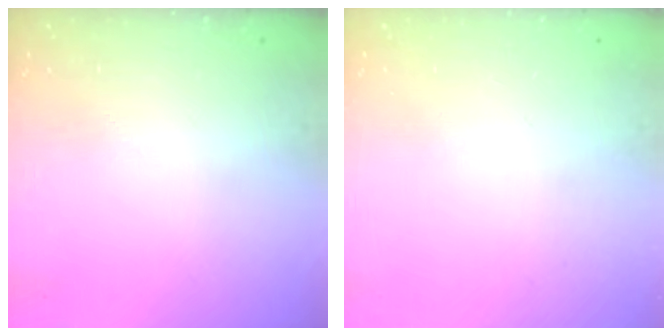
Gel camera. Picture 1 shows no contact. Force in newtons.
{"total": 0.0}